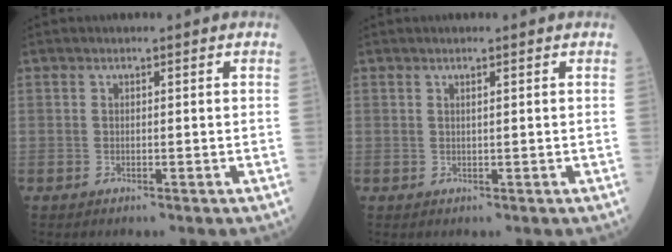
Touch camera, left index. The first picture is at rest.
{"total": 0.6, "force": [0.4, 0.0, 0.5], "torque": [-0.013, 0.000, 0.009]}